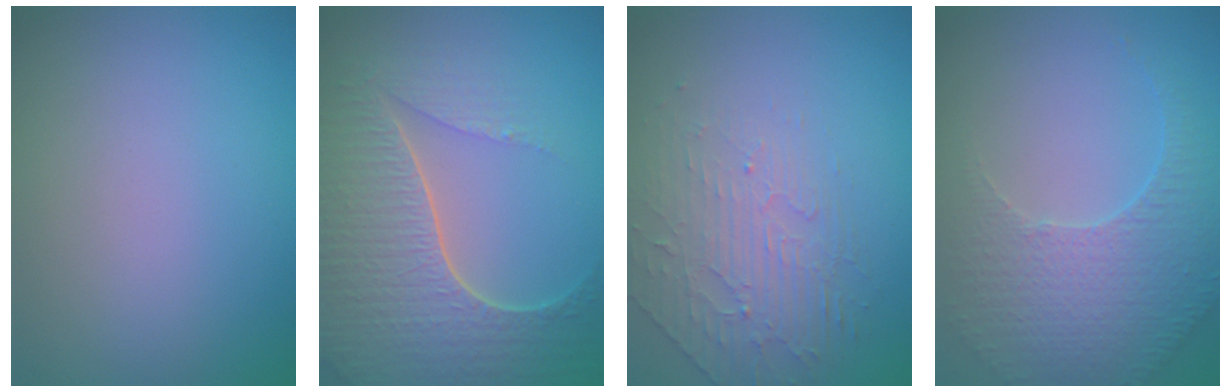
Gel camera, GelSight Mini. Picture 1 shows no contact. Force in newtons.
{"total": 7.7, "press": 5.6, "slide": 5.3}
{"total": 2.5, "press": 1.8, "slide": 1.6}
{"total": 4.6, "press": 3.5, "slide": 2.9}